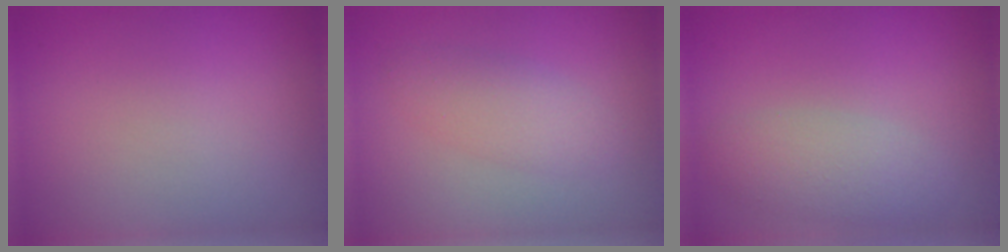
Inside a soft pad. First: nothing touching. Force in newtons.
{"total": 2.5, "press": 2.5, "slide": 0.1}
{"total": 3.0, "press": 3.0, "slide": 0.1}